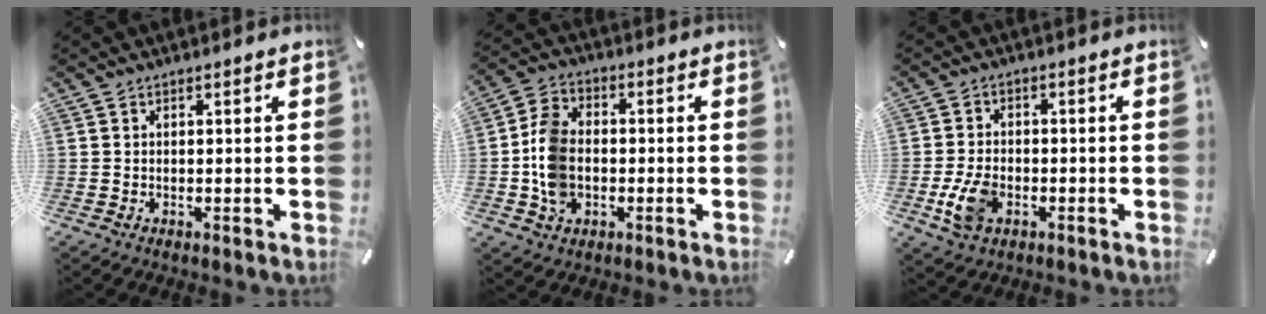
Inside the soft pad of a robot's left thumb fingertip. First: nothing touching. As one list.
[{"total": 9.4, "force": [-1.5, 7.1, 6.1], "torque": [-0.138, 0.015, -0.025]}, {"total": 7.6, "force": [-2.4, 5.1, 5.1], "torque": [-0.110, 0.002, -0.046]}]